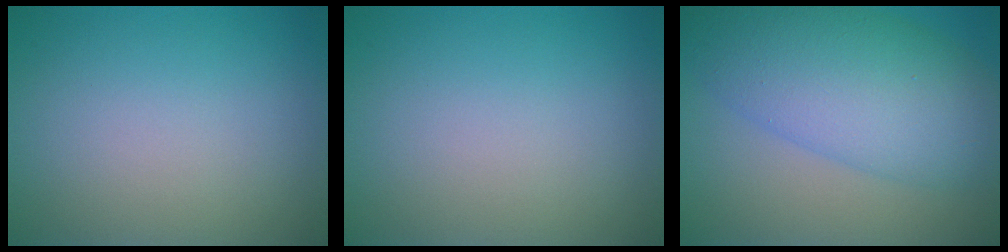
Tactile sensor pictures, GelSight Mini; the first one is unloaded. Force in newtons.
{"total": 0.0}
{"total": 9.6, "press": 9.6, "slide": 0.3}